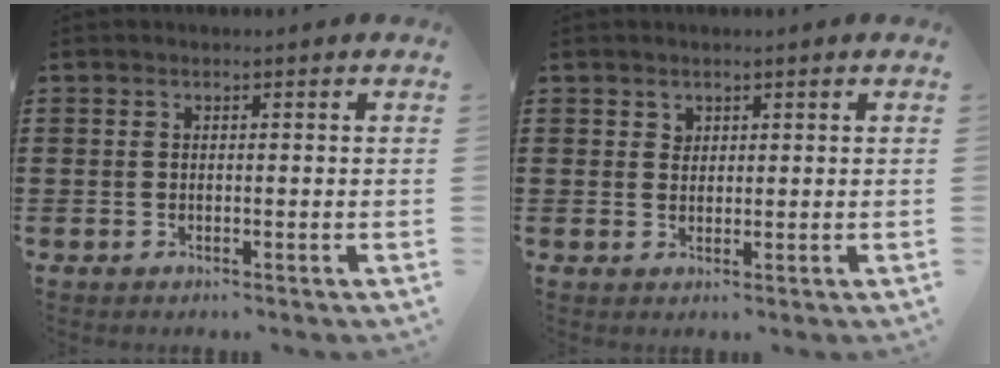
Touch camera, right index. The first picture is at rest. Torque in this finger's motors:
{"motor_torque": [-0.26, -0.09, 0.00, -0.01]}